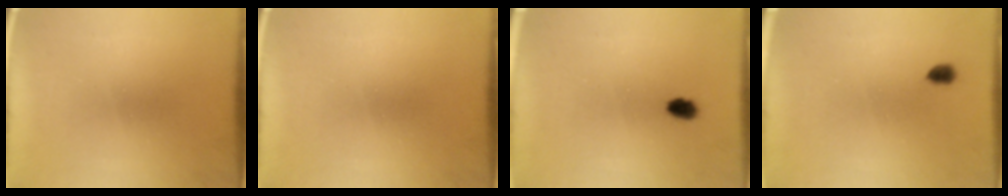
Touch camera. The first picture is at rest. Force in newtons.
{"total": 0.0}
{"total": 2.3}
{"total": 2.1}